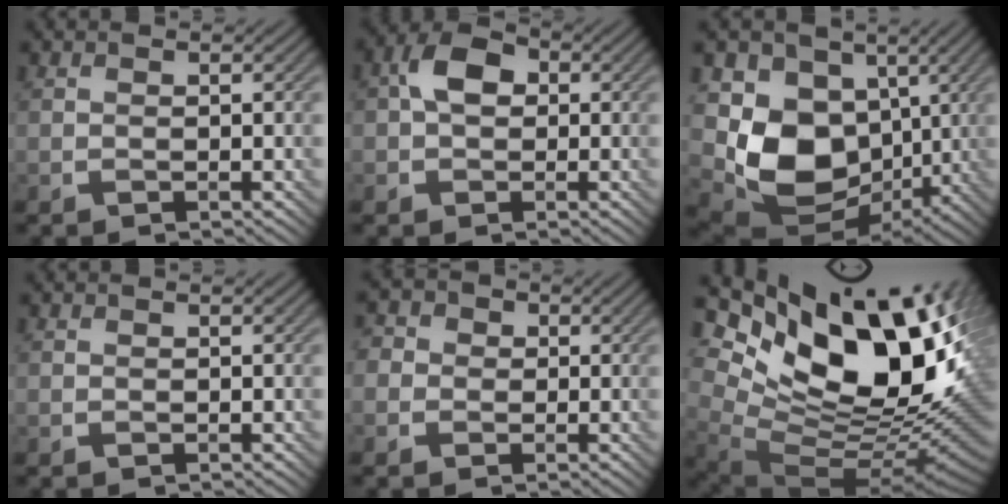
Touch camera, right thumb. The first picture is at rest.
{"total": 5.0, "force": [0.2, 3.7, 3.5], "torque": [-0.061, 0.013, -0.008]}
{"total": 11.5, "force": [0.4, 9.0, 7.1], "torque": [-0.146, -0.031, 0.009]}
{"total": 0.0}
{"total": 4.2, "force": [0.0, 3.9, 1.3], "torque": [-0.035, 0.010, -0.023]}
{"total": 20.2, "force": [8.6, 10.6, 14.9], "torque": [-0.263, 0.004, 0.168]}